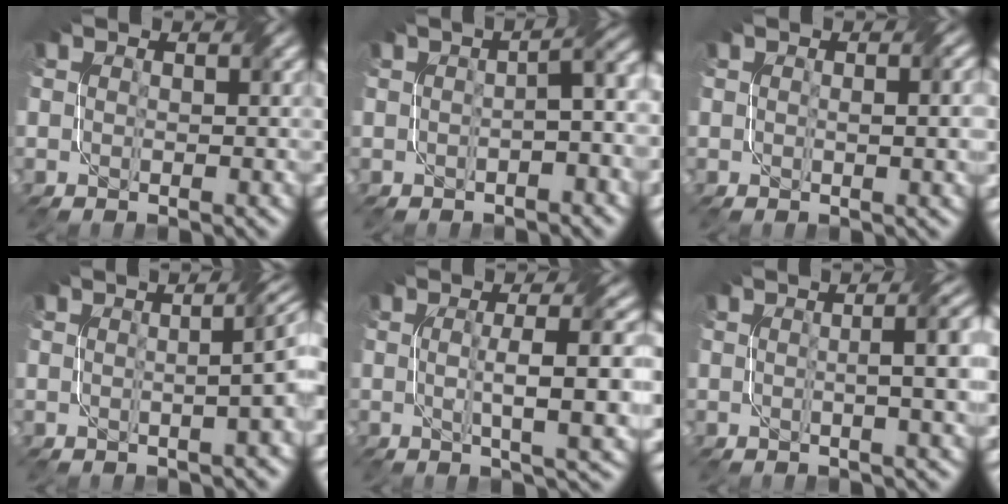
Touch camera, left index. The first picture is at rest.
{"total": 3.8, "force": [-0.4, 0.9, 3.7], "torque": [-0.049, 0.013, -0.008]}
{"total": 2.5, "force": [0.2, 0.7, 2.4], "torque": [-0.034, 0.002, 0.005]}
{"total": 5.6, "force": [0.7, 2.3, 5.0], "torque": [-0.019, 0.026, -0.006]}
{"total": 7.1, "force": [0.3, 1.4, 6.9], "torque": [-0.096, 0.005, 0.004]}
{"total": 6.3, "force": [0.7, 1.9, 6.0], "torque": [-0.047, 0.022, 0.003]}